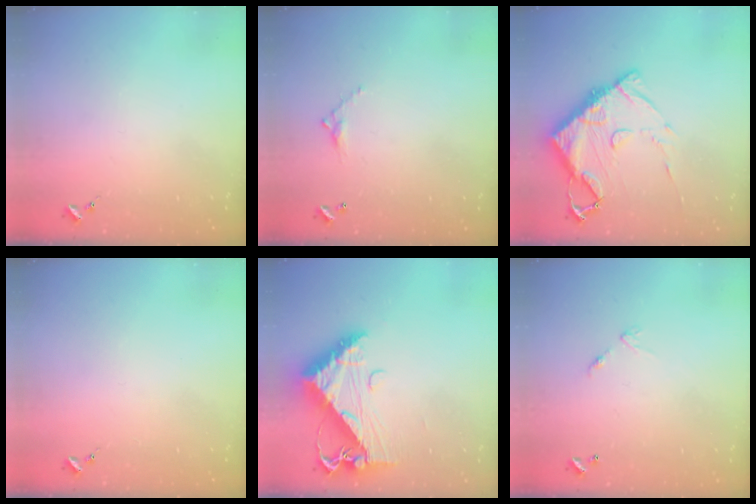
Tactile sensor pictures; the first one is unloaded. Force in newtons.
{"total": 4.6, "press": 4.6, "slide": 0.3}
{"total": 14.3, "press": 14.2, "slide": 1.3}
{"total": 0.0}
{"total": 12.7, "press": 12.7, "slide": 1.3}
{"total": 5.8, "press": 5.8, "slide": 0.4}